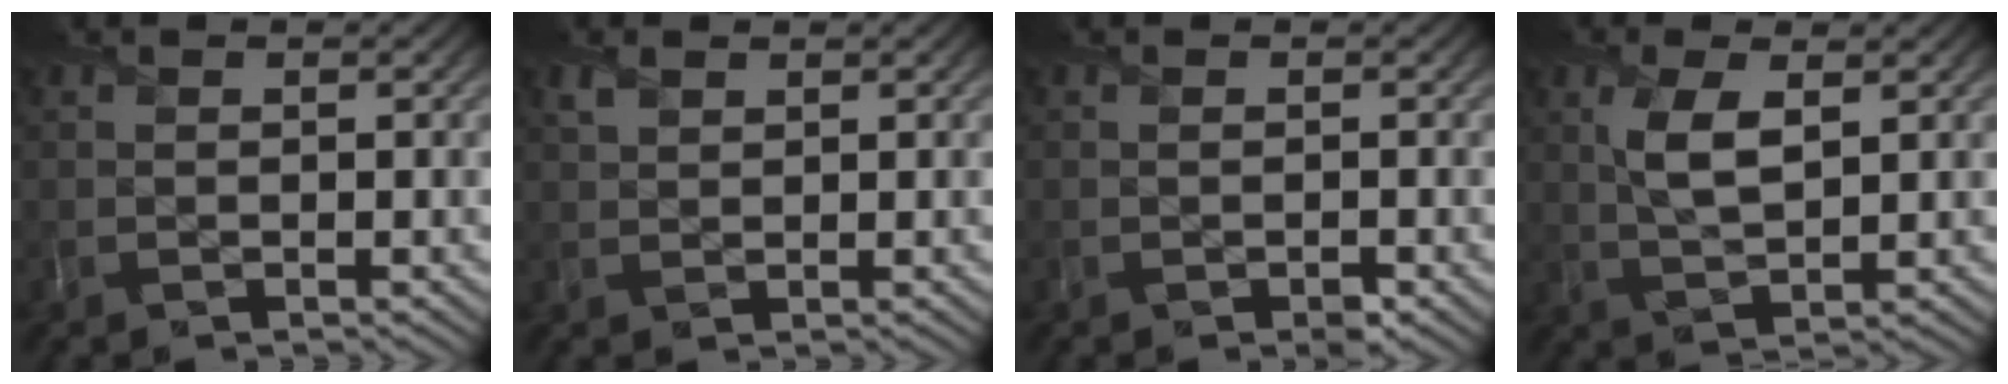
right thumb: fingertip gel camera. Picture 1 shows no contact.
{"total": 1.3, "force": [1.0, 0.7, 0.5], "torque": [-0.017, 0.002, 0.022]}
{"total": 0.7, "force": [-0.6, 0.3, 0.4], "torque": [-0.004, -0.005, -0.009]}
{"total": 4.7, "force": [1.5, 2.0, 4.0], "torque": [-0.093, -0.001, 0.033]}